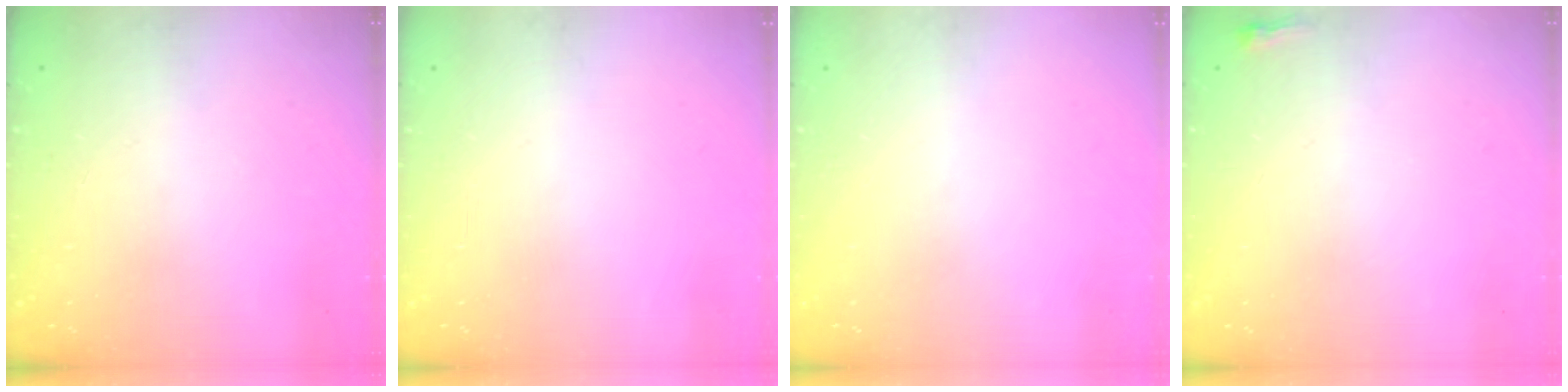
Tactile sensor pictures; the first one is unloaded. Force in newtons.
{"total": 0.0}
{"total": 0.0}
{"total": 2.2, "press": 2.2, "slide": 0.6}